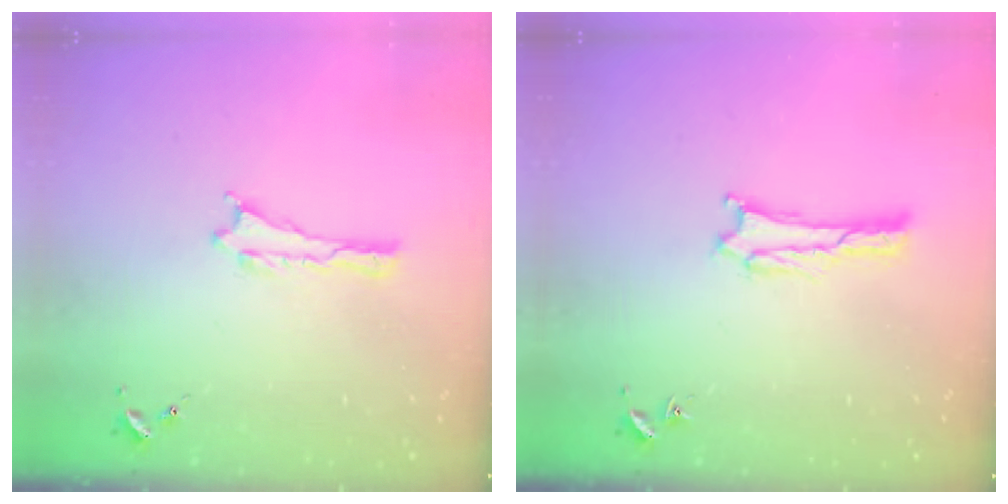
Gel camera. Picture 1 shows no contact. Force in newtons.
{"total": 1.9, "press": 1.9, "slide": 0.1}